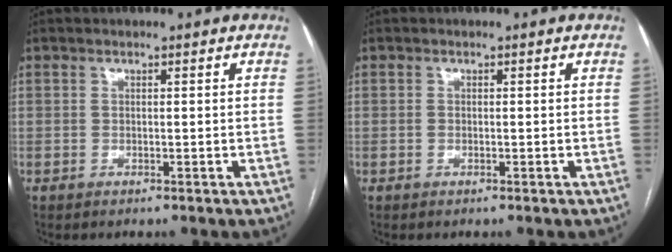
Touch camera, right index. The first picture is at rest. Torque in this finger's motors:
{"motor_torque": [0.06, -0.04, 0.10, 0.02]}